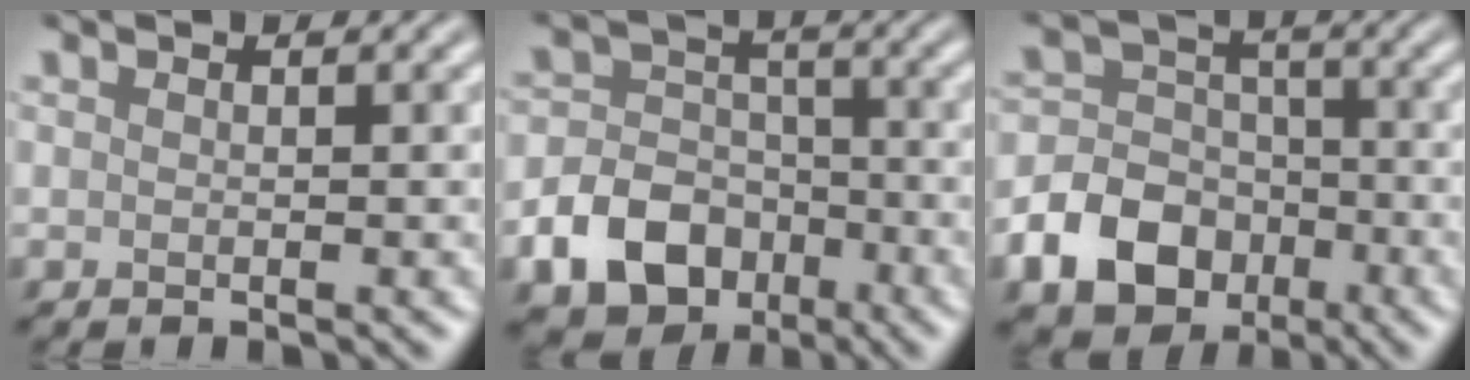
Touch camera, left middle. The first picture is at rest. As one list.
[{"total": 9.1, "force": [-4.5, 7.0, 3.6], "torque": [-0.047, -0.019, -0.100]}, {"total": 8.7, "force": [-3.9, 6.9, 3.7], "torque": [-0.052, -0.009, -0.098]}]